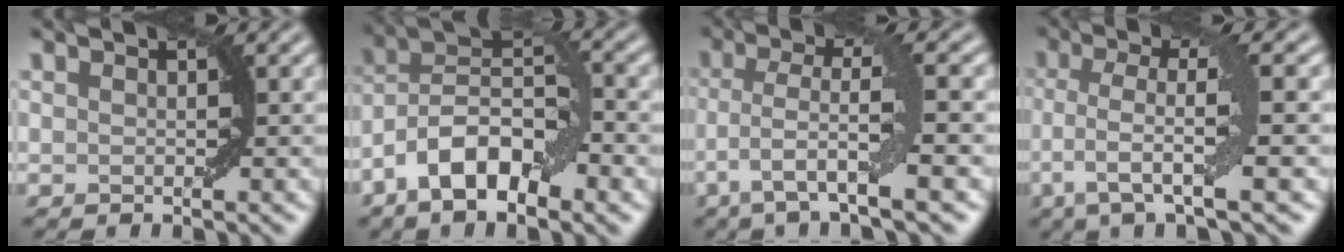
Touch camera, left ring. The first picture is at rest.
{"total": 9.4, "force": [-4.4, 3.9, 7.4], "torque": [-0.123, 0.014, -0.084]}
{"total": 5.5, "force": [-1.7, 0.5, 5.1], "torque": [-0.105, 0.002, -0.035]}
{"total": 5.4, "force": [-1.1, 0.7, 5.2], "torque": [-0.103, 0.005, -0.020]}